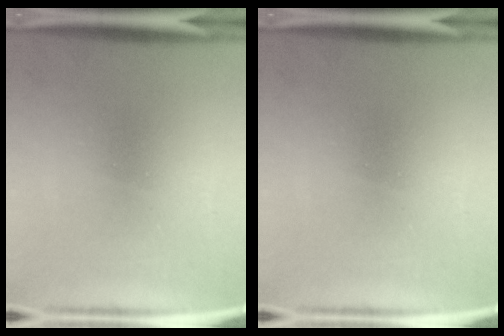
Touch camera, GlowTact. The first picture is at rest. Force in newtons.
{"total": 0.0}